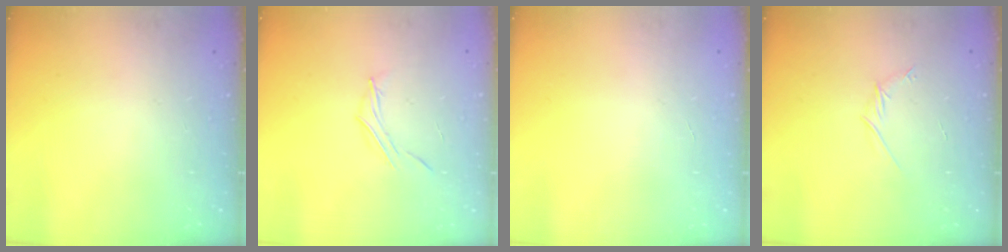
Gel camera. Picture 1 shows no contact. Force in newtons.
{"total": 3.9, "press": 3.7, "slide": 1.1}
{"total": 0.9, "press": 0.8, "slide": 0.2}
{"total": 3.0, "press": 2.9, "slide": 0.8}